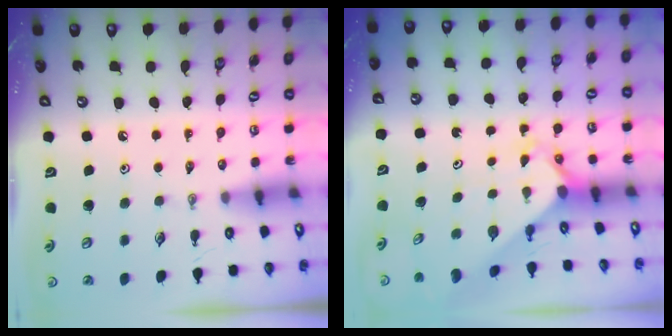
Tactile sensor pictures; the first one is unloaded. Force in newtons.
{"total": 2.7, "press": 2.6, "slide": 0.3}